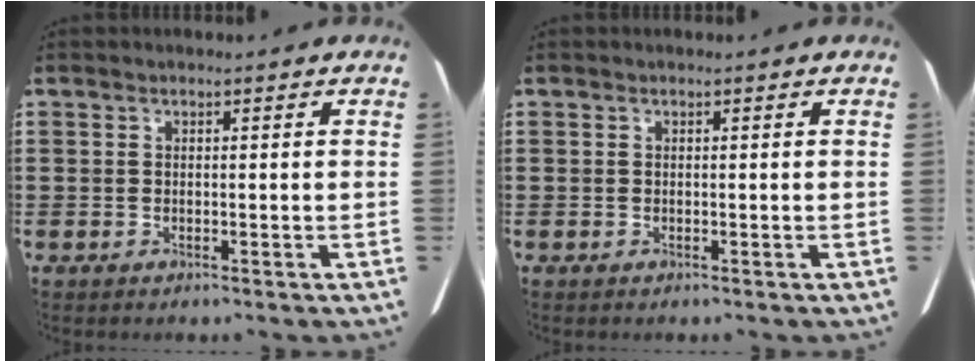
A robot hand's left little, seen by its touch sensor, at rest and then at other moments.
{"total": 0.0}